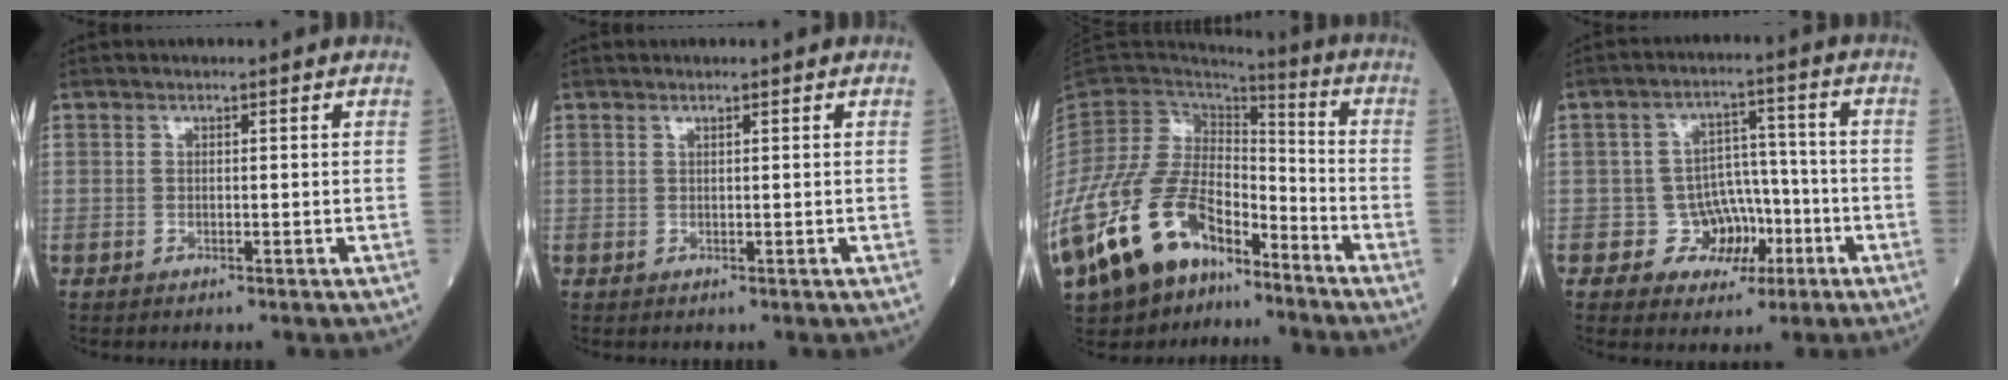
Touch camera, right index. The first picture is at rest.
{"total": 0.0}
{"total": 23.4, "force": [-14.2, 11.4, 14.7], "torque": [-0.345, 0.001, -0.254]}
{"total": 6.7, "force": [-2.5, 6.0, 1.4], "torque": [0.001, 0.023, -0.033]}